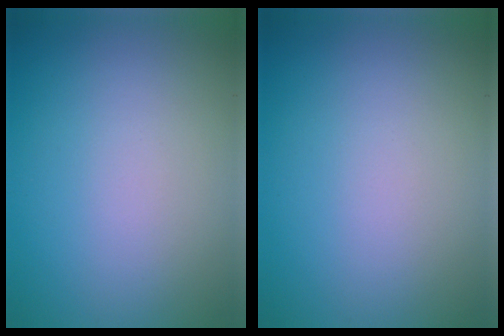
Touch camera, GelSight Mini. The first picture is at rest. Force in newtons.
{"total": 0.0}